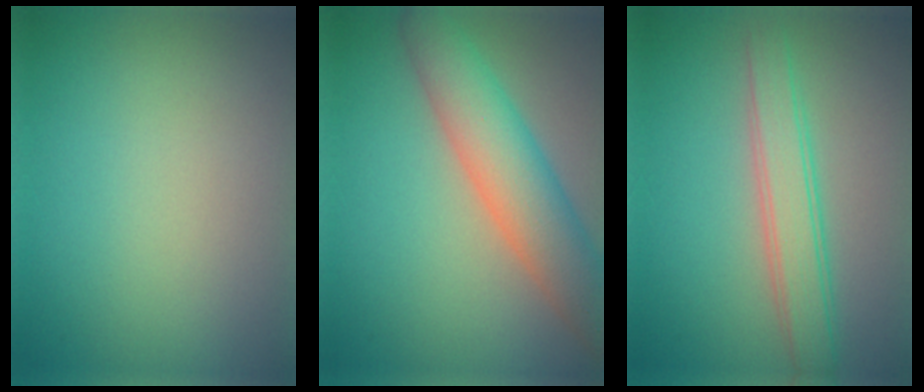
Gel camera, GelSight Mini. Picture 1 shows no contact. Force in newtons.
{"total": 6.9, "press": 6.9, "slide": 0.3}
{"total": 3.6, "press": 3.6, "slide": 0.1}